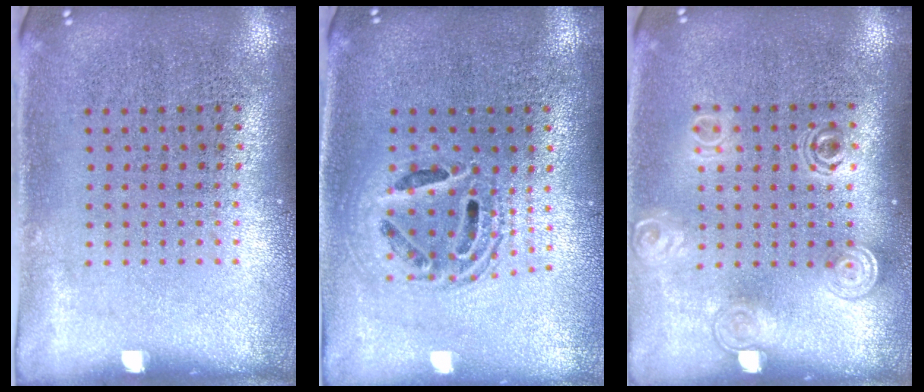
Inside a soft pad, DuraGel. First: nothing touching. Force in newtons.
{"total": 1.6, "press": 1.3, "slide": 0.9}
{"total": 1.5, "press": 1.3, "slide": 0.9}